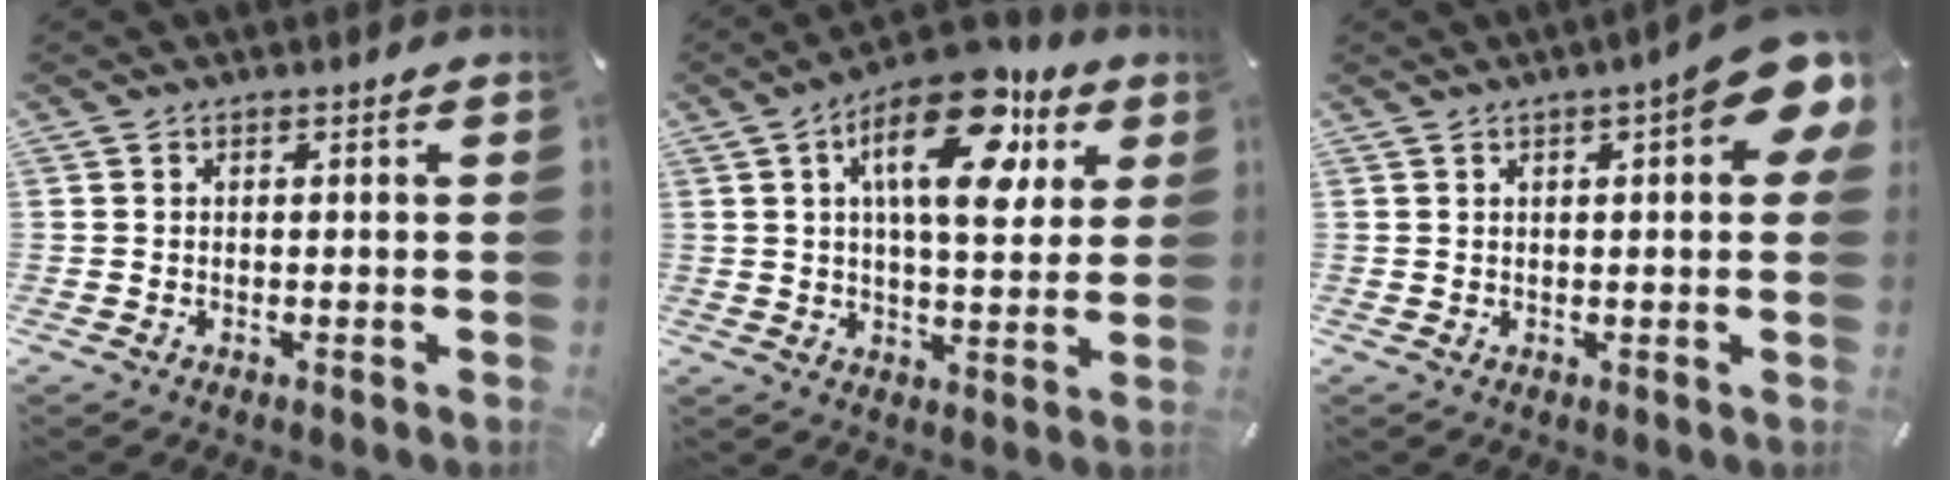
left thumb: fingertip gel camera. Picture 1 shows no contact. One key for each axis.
{"total": 19.3, "fx": 8.6, "fy": 8.8, "fz": 14.9, "tx": -0.224, "ty": -0.028, "tz": 0.138}
{"total": 10.2, "fx": 4.4, "fy": 2.9, "fz": 8.8, "tx": -0.118, "ty": -0.019, "tz": 0.071}